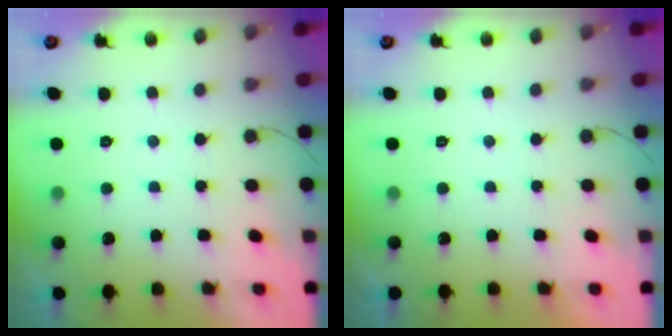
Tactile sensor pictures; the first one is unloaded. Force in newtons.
{"total": 1.7, "press": 1.7, "slide": 0.1}